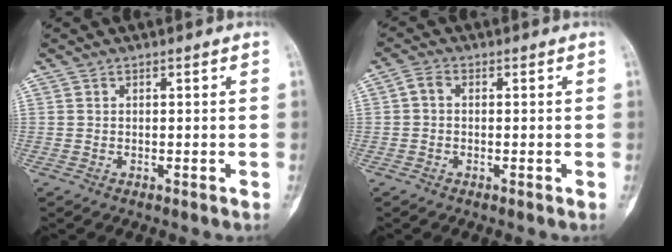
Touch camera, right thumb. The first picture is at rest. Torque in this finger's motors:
{"motor_torque": [-0.31, 0.22, 0.27, -0.28, -0.06]}